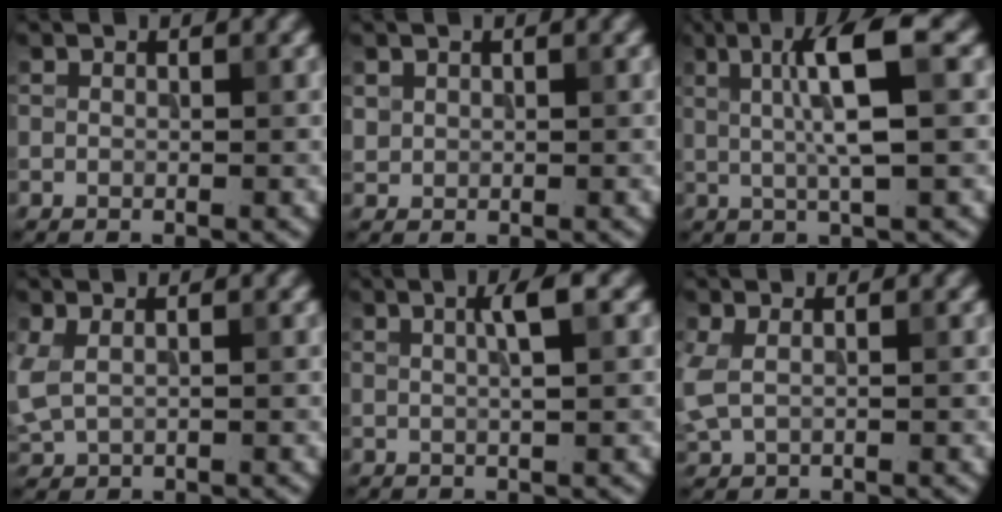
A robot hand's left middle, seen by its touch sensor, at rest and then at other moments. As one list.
[{"total": 0.8, "force": [0.4, 0.7, 0.1], "torque": [0.000, -0.004, 0.012]}, {"total": 5.7, "force": [1.2, 0.8, 5.5], "torque": [-0.094, 0.007, 0.022]}, {"total": 1.7, "force": [0.6, 0.9, 1.3], "torque": [-0.035, 0.003, 0.017]}, {"total": 2.7, "force": [0.8, 0.5, 2.5], "torque": [-0.034, 0.007, 0.010]}, {"total": 1.5, "force": [0.4, 0.7, 1.3], "torque": [-0.035, 0.004, 0.008]}]